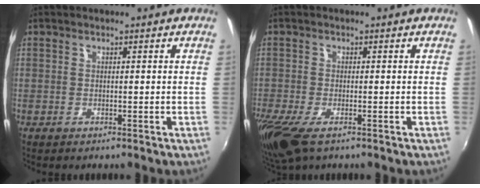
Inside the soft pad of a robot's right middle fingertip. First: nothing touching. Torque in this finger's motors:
{"motor_torque": [1.10, -1.04, 0.43, 0.17]}